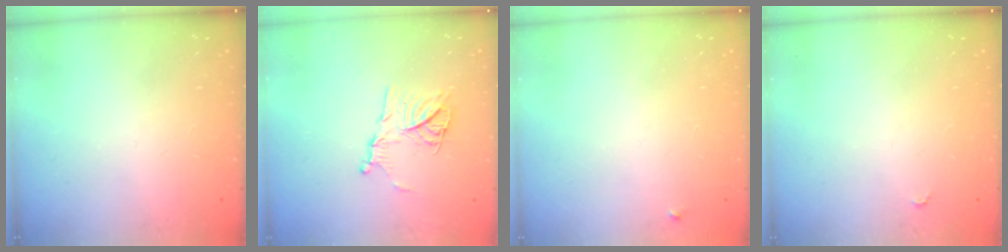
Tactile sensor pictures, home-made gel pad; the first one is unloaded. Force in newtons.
{"total": 12.7, "press": 12.6, "slide": 1.4}
{"total": 3.3, "press": 3.3, "slide": 0.4}
{"total": 2.8, "press": 2.8, "slide": 0.4}